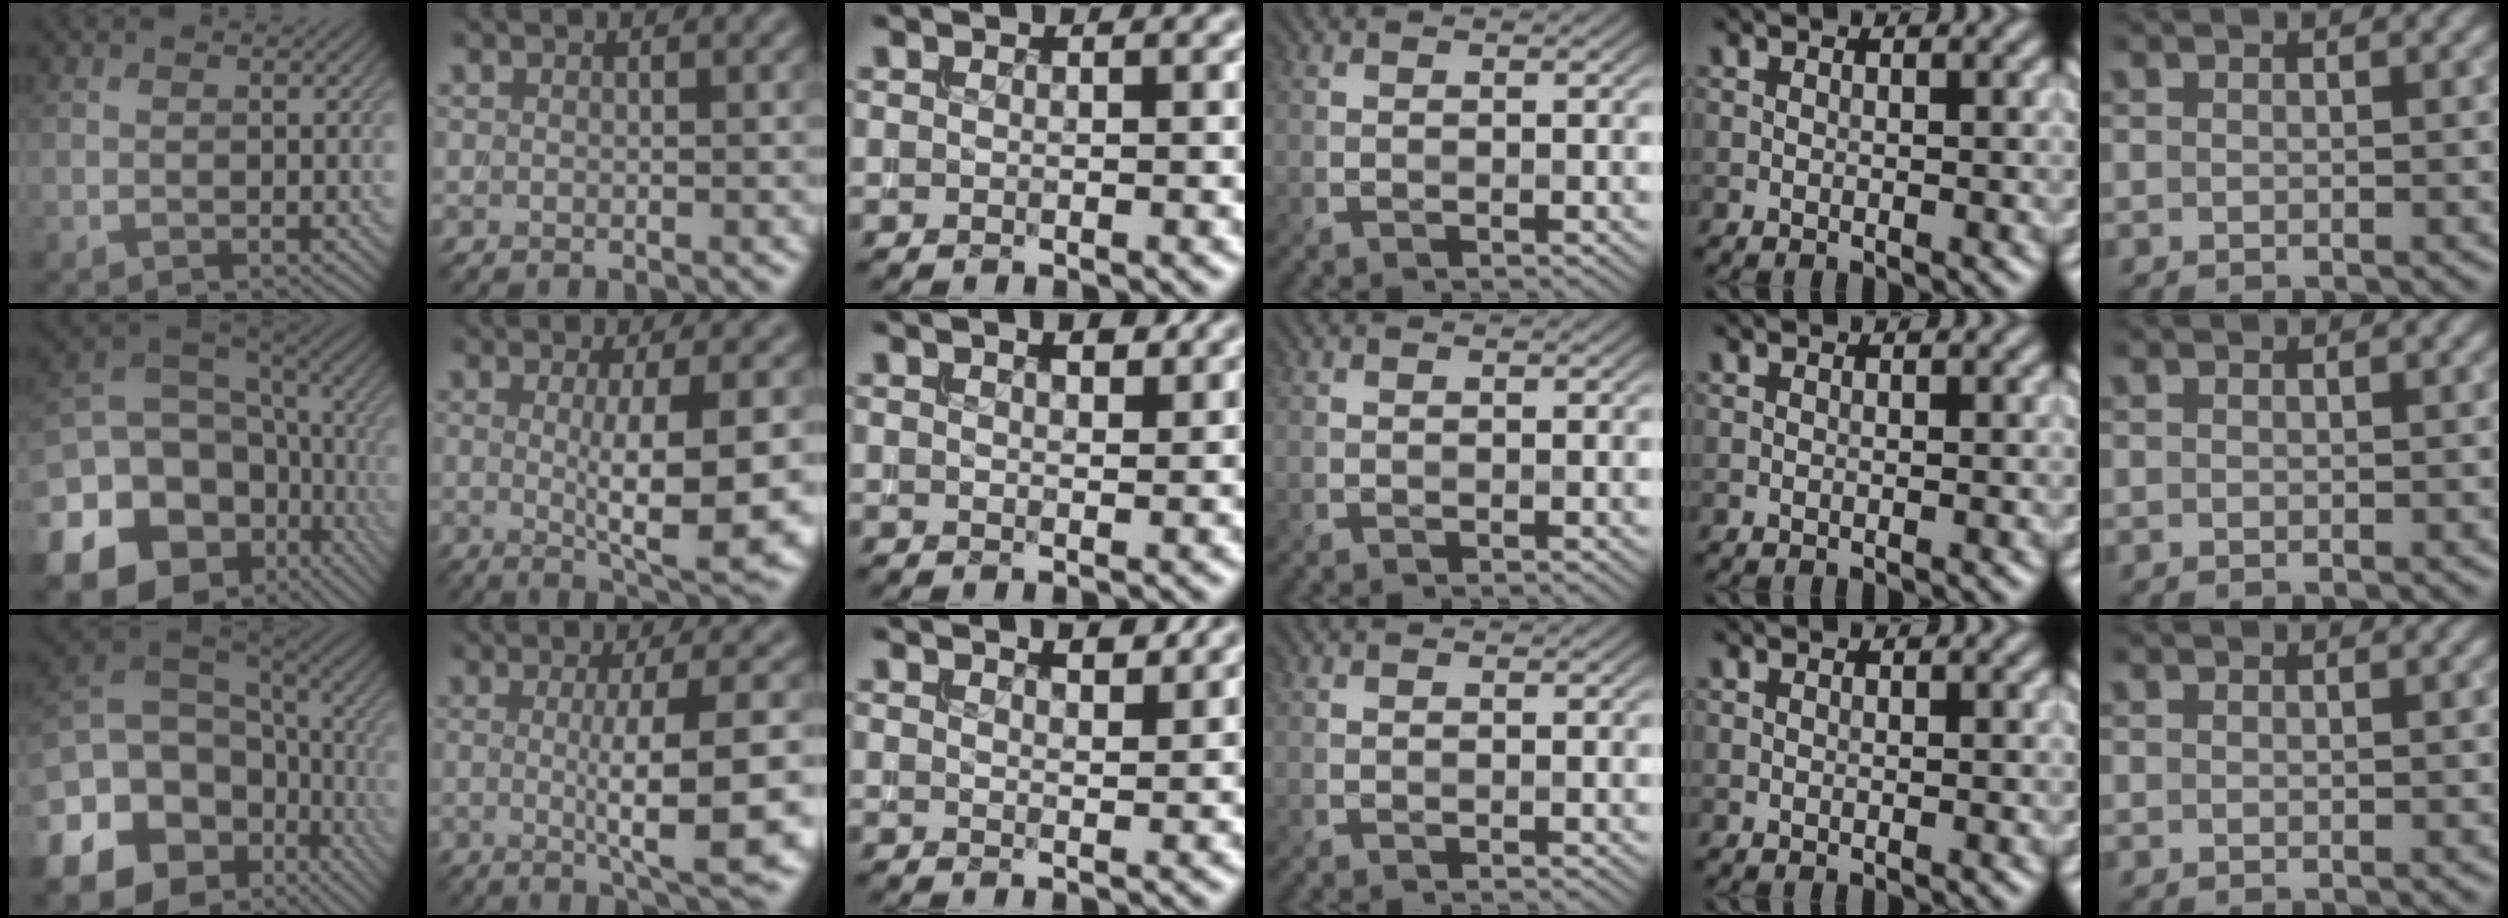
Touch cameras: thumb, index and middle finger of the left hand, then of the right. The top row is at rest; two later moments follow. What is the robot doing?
{"motion": "extract", "object": "backpack"}